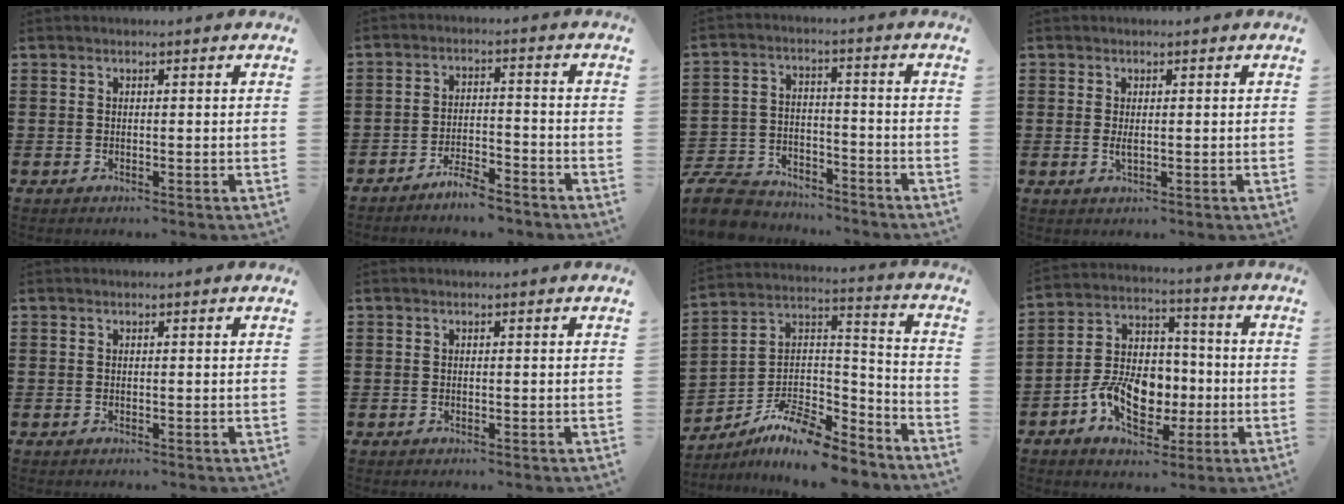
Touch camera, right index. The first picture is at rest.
{"total": 4.6, "force": [-4.3, 0.5, 1.4], "torque": [-0.032, 0.004, -0.087]}
{"total": 8.2, "force": [-7.7, 2.1, 1.7], "torque": [-0.049, 0.017, -0.154]}
{"total": 1.3, "force": [0.1, 0.5, 1.2], "torque": [-0.024, 0.000, 0.001]}
{"total": 0.0}
{"total": 0.0}
{"total": 9.9, "force": [-8.4, 2.6, 4.5], "torque": [-0.093, 0.011, -0.169]}
{"total": 10.2, "force": [-3.0, 7.0, 6.7], "torque": [-0.137, 0.006, -0.056]}